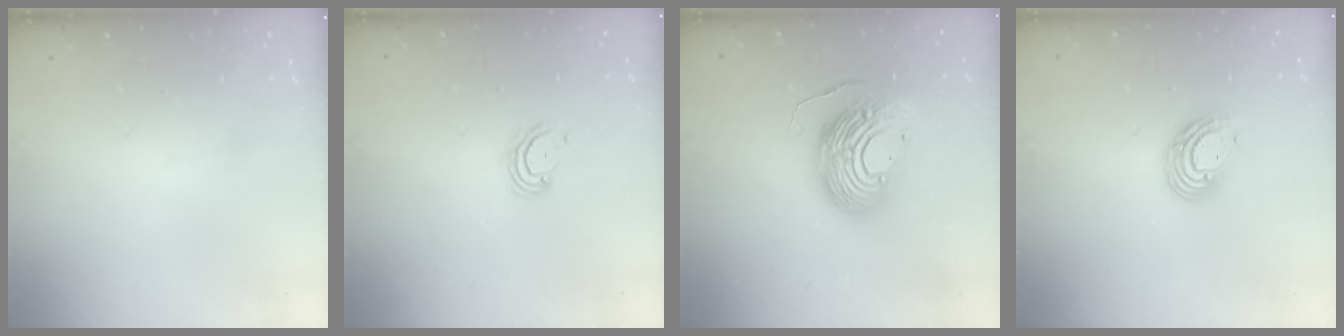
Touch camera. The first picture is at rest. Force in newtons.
{"total": 3.6, "press": 3.6, "slide": 0.4}
{"total": 17.4, "press": 17.3, "slide": 1.8}
{"total": 9.5, "press": 9.4, "slide": 1.7}